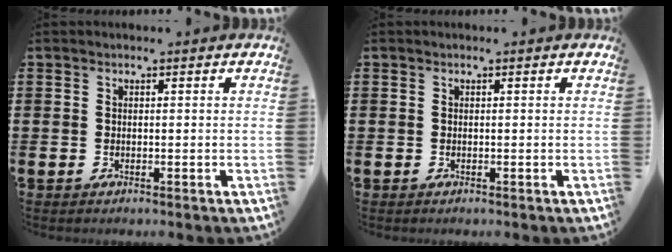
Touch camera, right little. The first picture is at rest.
{"total": 0.0}